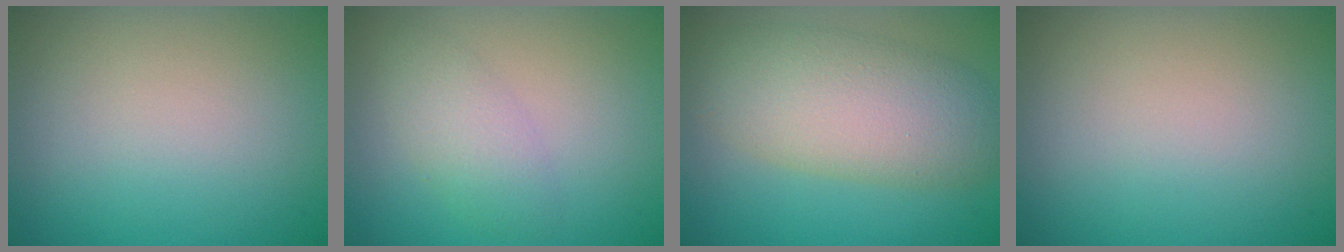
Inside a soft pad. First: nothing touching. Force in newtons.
{"total": 2.9, "press": 2.9, "slide": 0.2}
{"total": 7.3, "press": 7.3, "slide": 0.2}
{"total": 0.0}